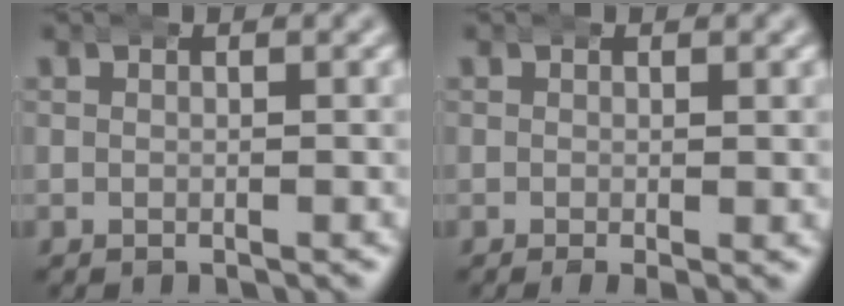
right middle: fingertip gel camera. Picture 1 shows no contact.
{"total": 1.0, "force": [-0.3, 0.1, 0.9], "torque": [-0.012, -0.002, -0.004]}